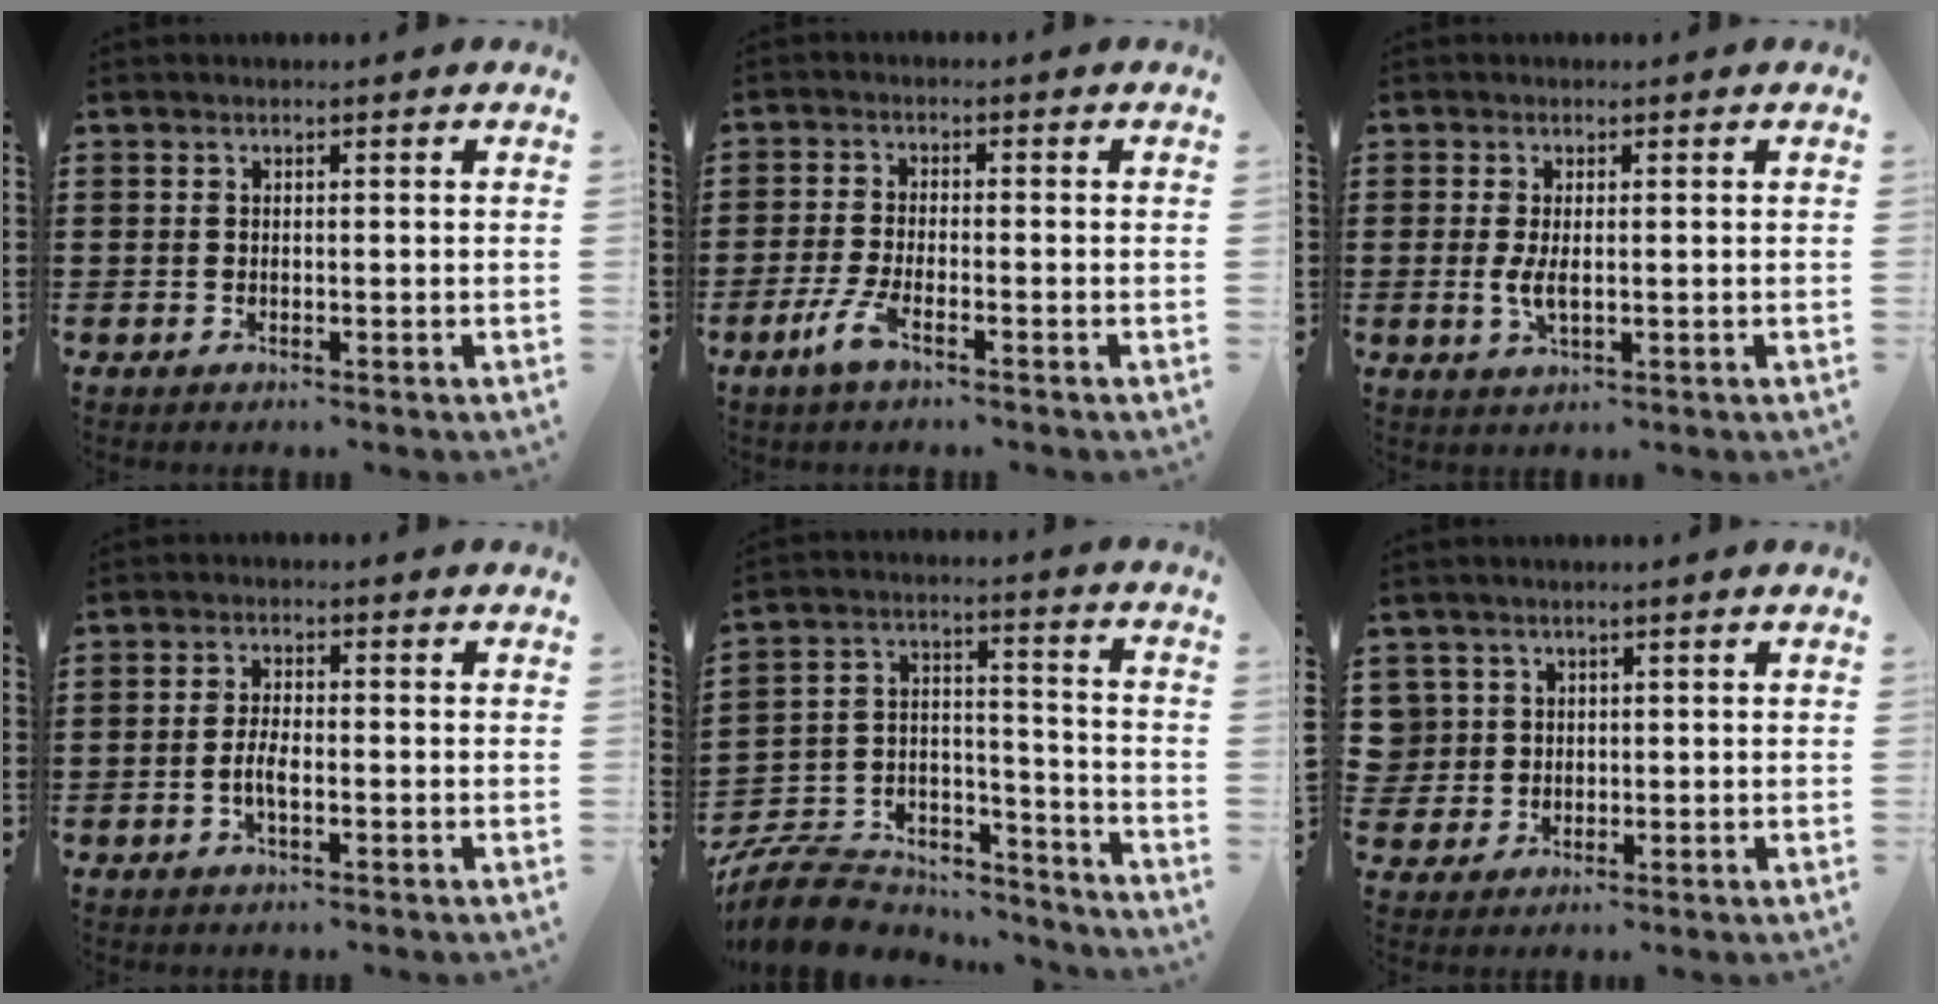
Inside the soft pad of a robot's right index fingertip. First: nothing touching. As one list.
[{"total": 4.0, "force": [-2.3, 0.7, 3.2], "torque": [-0.089, -0.014, -0.052]}, {"total": 3.2, "force": [0.0, 1.0, 3.0], "torque": [-0.065, -0.005, -0.002]}, {"total": 3.1, "force": [-1.0, 1.1, 2.7], "torque": [-0.064, -0.003, -0.022]}, {"total": 9.5, "force": [-8.6, 3.4, 2.4], "torque": [-0.057, 0.020, -0.168]}, {"total": 3.0, "force": [0.7, 2.9, 0.1], "torque": [-0.018, 0.012, 0.011]}]